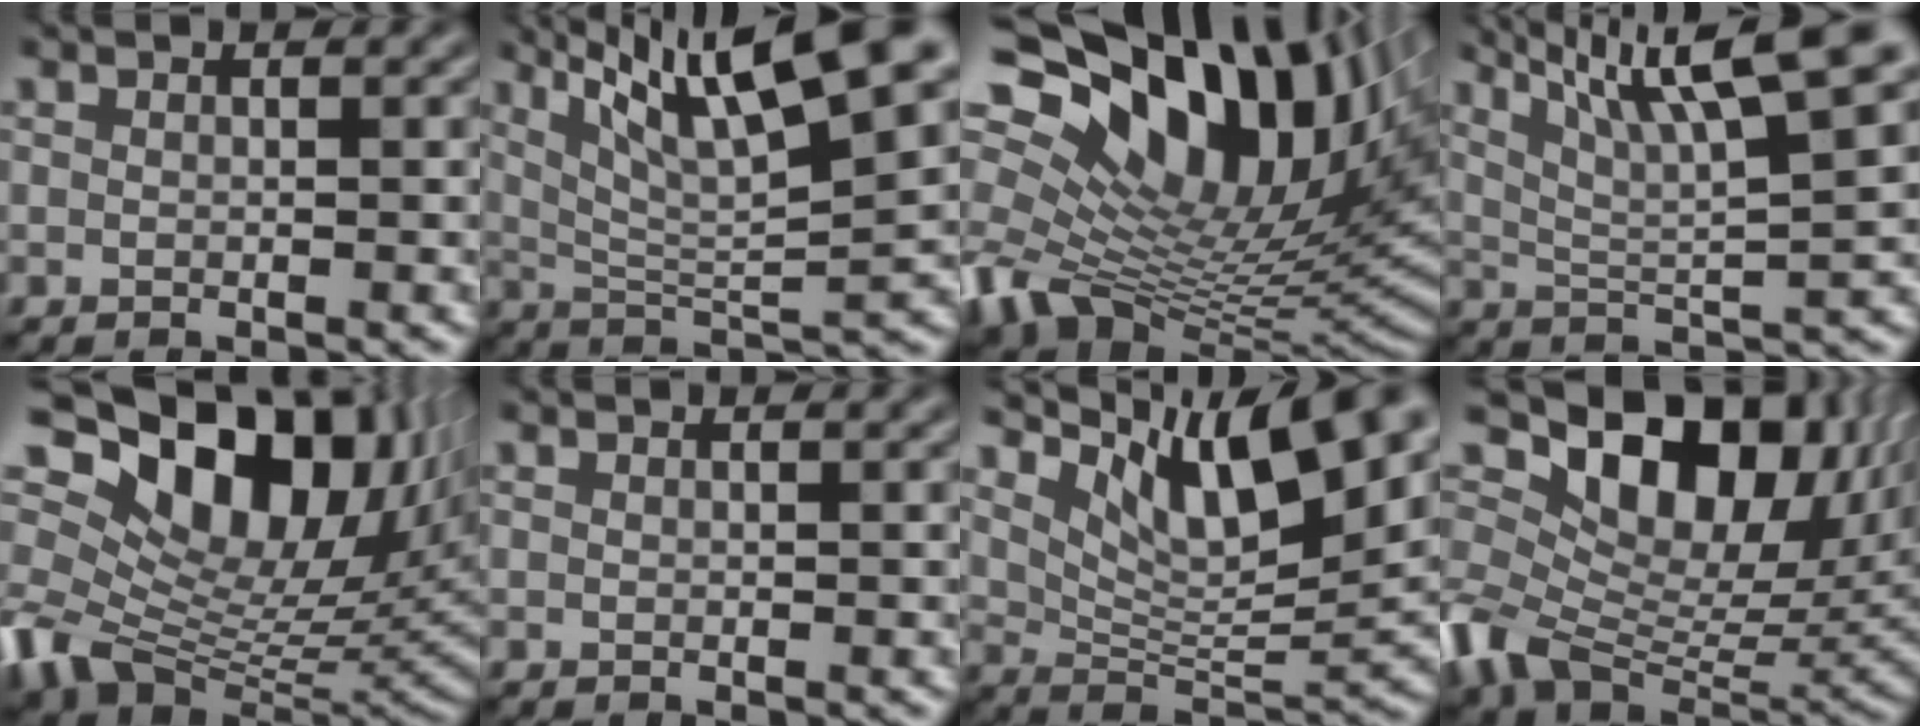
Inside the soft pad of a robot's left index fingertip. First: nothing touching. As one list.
[{"total": 11.7, "force": [6.6, 2.3, 9.4], "torque": [-0.162, 0.013, 0.114]}, {"total": 17.6, "force": [6.6, 10.9, 12.1], "torque": [-0.235, 0.008, 0.123]}, {"total": 10.4, "force": [6.4, 2.1, 7.9], "torque": [-0.128, 0.018, 0.105]}, {"total": 16.0, "force": [5.8, 10.8, 10.3], "torque": [-0.206, 0.025, 0.097]}, {"total": 0.0}, {"total": 10.4, "force": [7.2, 3.4, 6.8], "torque": [-0.115, 0.000, 0.127]}, {"total": 14.0, "force": [4.3, 9.3, 9.5], "torque": [-0.170, 0.003, 0.076]}]